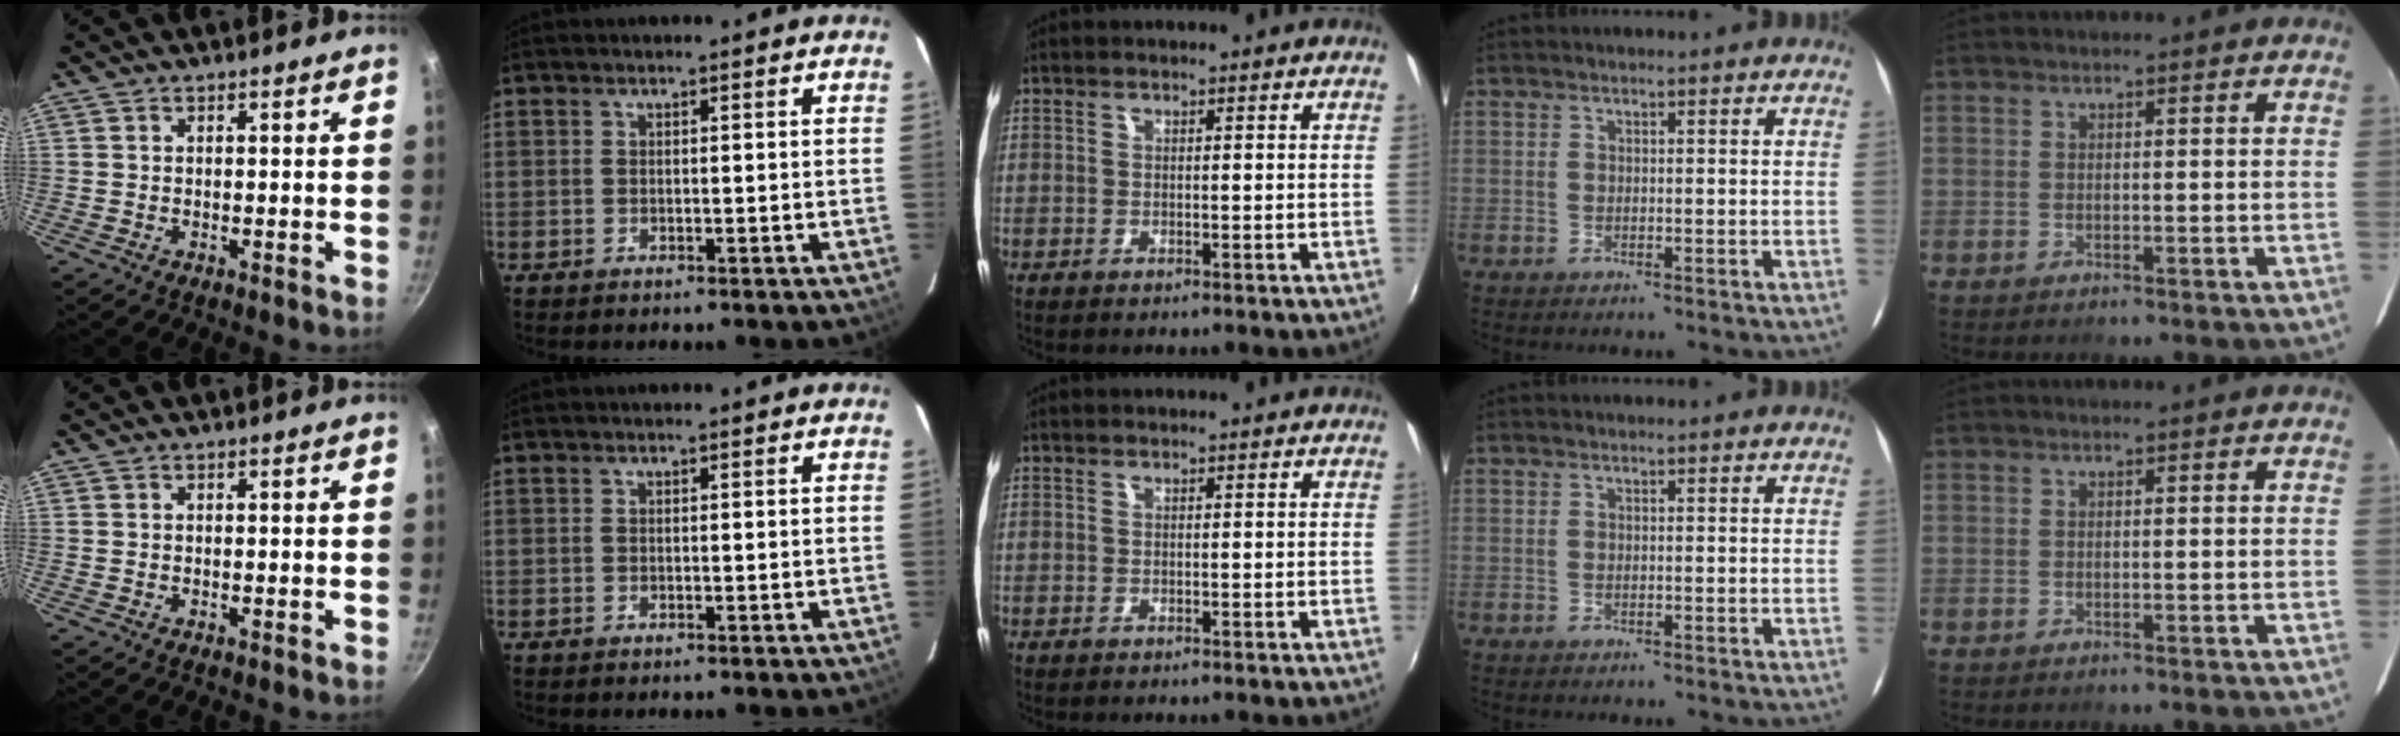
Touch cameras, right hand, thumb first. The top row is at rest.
{}